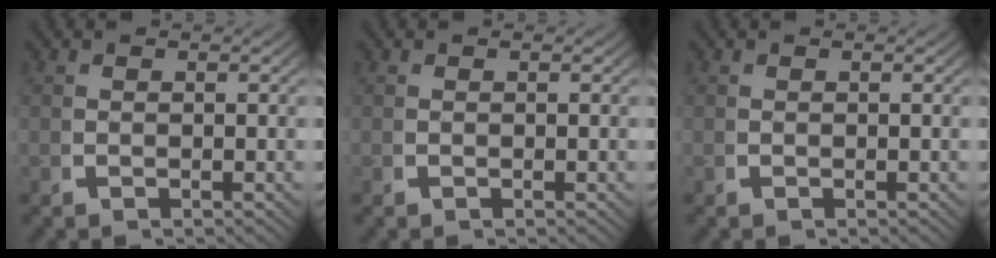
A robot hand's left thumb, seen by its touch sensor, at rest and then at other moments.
{"total": 0.0}
{"total": 0.0}